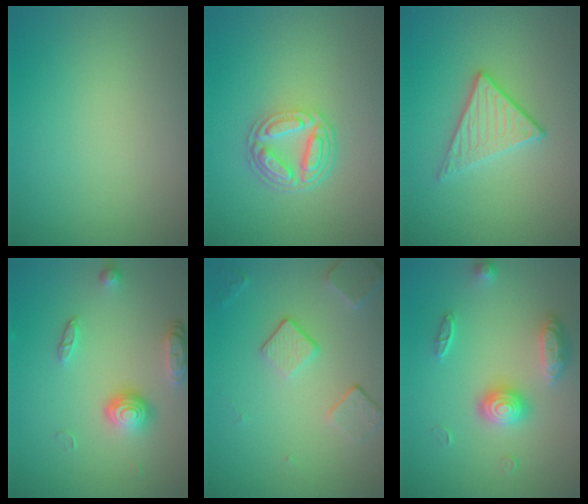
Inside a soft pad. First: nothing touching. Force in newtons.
{"total": 4.5, "press": 3.3, "slide": 3.0}
{"total": 2.8, "press": 2.7, "slide": 0.6}
{"total": 3.7, "press": 2.8, "slide": 2.3}
{"total": 3.7, "press": 2.9, "slide": 2.2}
{"total": 3.1, "press": 2.9, "slide": 1.0}